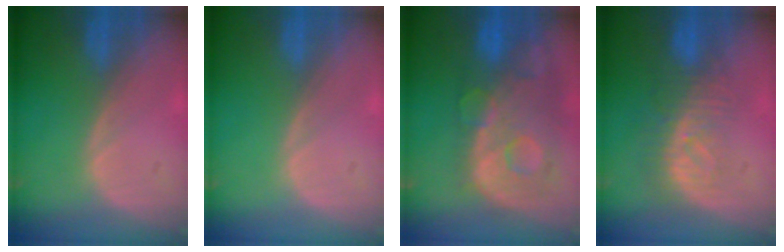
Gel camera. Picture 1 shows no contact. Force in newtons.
{"total": 0.0}
{"total": 13.3, "press": 10.7, "slide": 8.0}
{"total": 8.2, "press": 7.3, "slide": 3.8}